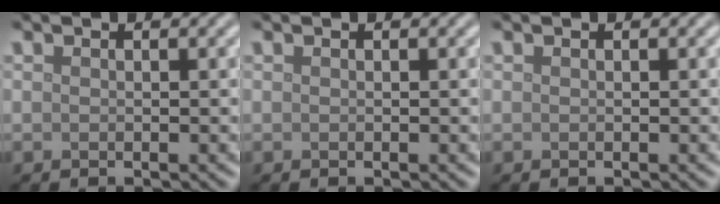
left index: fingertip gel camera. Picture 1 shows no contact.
{"total": 0.0}
{"total": 0.0}